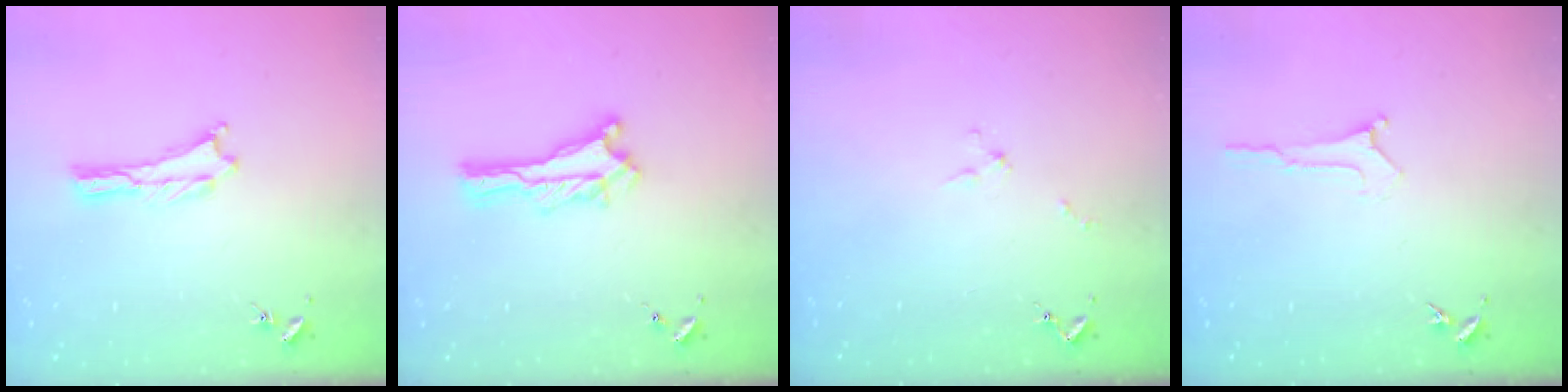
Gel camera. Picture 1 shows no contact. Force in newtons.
{"total": 0.0}
{"total": 1.3, "press": 1.2, "slide": 0.1}
{"total": 0.0}